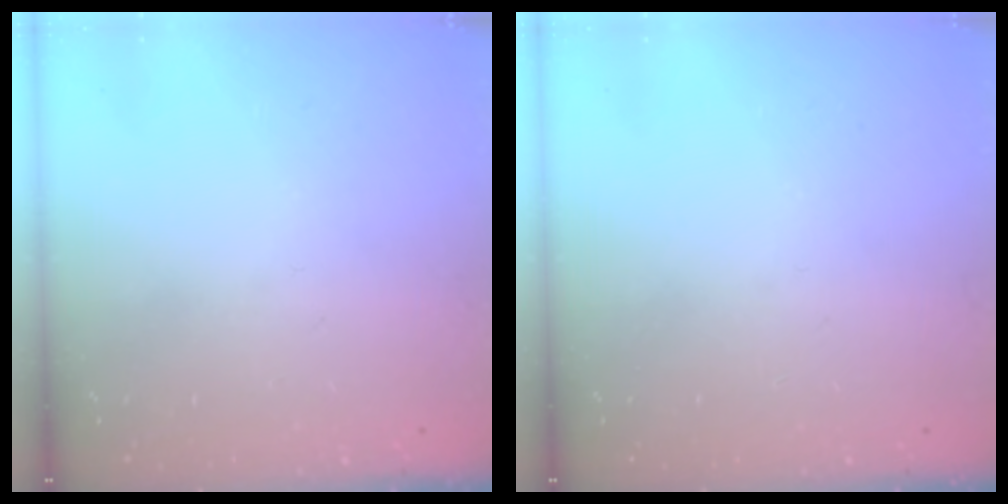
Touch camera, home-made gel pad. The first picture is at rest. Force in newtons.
{"total": 0.0}